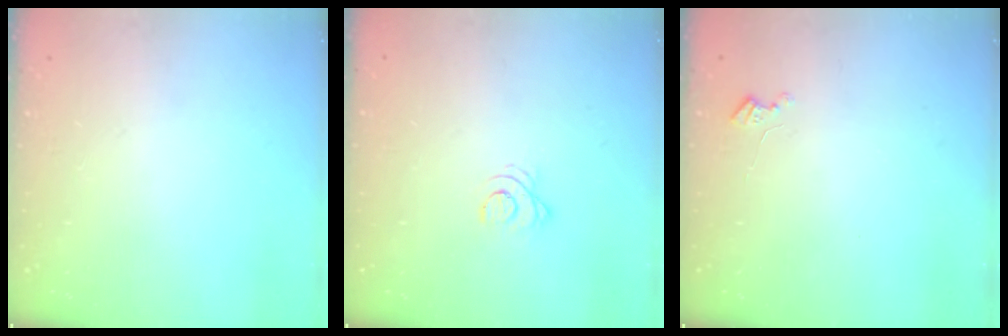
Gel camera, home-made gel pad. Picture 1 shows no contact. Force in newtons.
{"total": 2.7, "press": 2.7, "slide": 0.3}
{"total": 2.7, "press": 2.7, "slide": 0.3}